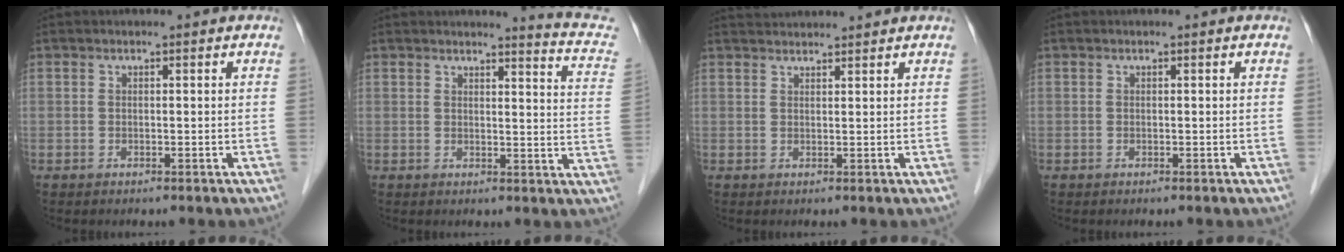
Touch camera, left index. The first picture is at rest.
{"total": 7.7, "force": [7.2, 0.0, 2.6], "torque": [-0.033, -0.046, 0.056]}
{"total": 4.6, "force": [4.5, -0.3, 0.7], "torque": [-0.014, 0.033, 0.072]}
{"total": 0.0}